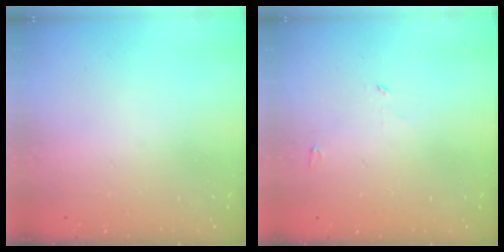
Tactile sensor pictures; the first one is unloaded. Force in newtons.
{"total": 2.7, "press": 2.7, "slide": 0.3}